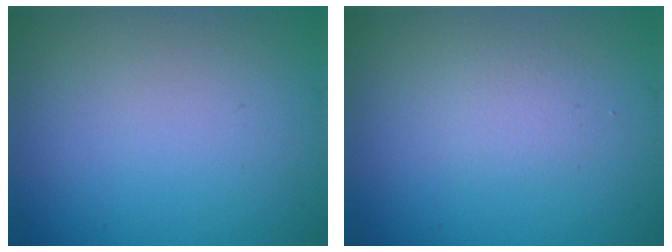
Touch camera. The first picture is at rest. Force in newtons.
{"total": 1.5, "press": 1.4, "slide": 0.1}